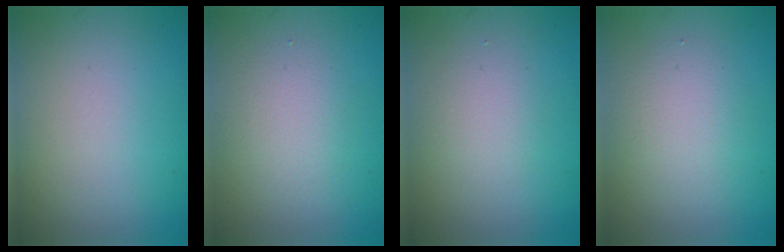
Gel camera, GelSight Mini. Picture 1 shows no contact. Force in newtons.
{"total": 2.3, "press": 2.3, "slide": 0.1}
{"total": 1.8, "press": 1.8, "slide": 0.0}
{"total": 2.7, "press": 2.7, "slide": 0.2}